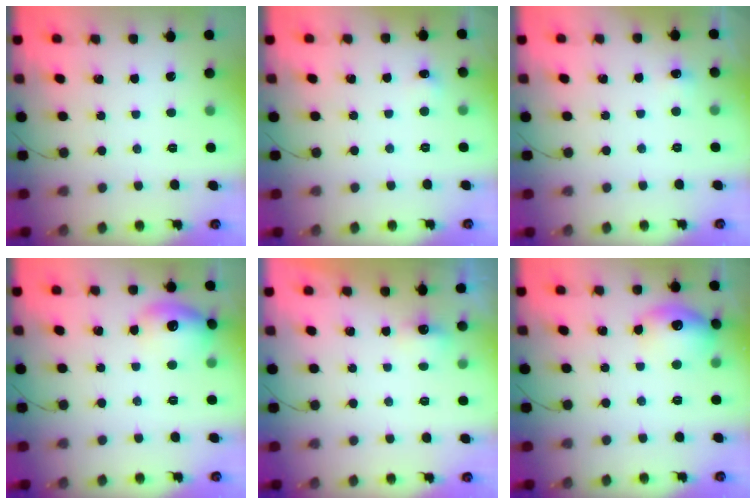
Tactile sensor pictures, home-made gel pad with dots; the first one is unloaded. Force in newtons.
{"total": 4.0, "press": 3.9, "slide": 1.1}
{"total": 3.9, "press": 3.8, "slide": 1.0}
{"total": 13.5, "press": 13.4, "slide": 0.9}
{"total": 2.3, "press": 2.2, "slide": 0.7}
{"total": 13.7, "press": 13.6, "slide": 1.0}